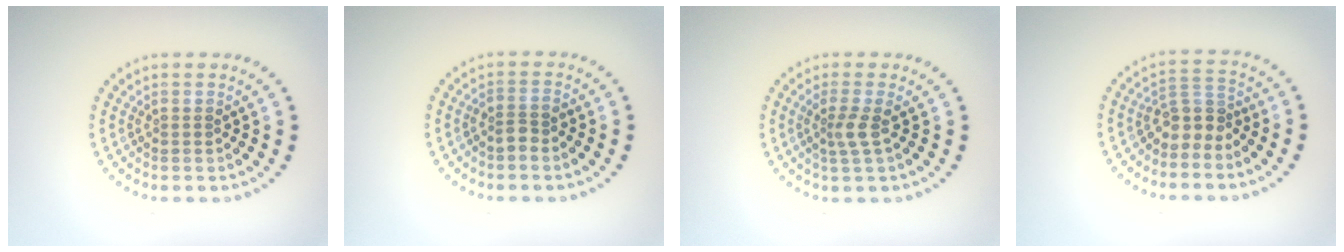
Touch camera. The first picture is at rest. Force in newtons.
{"total": 1.5, "press": 1.3, "slide": 0.8}
{"total": 1.9, "press": 1.4, "slide": 1.3}
{"total": 2.8, "press": 2.0, "slide": 1.9}